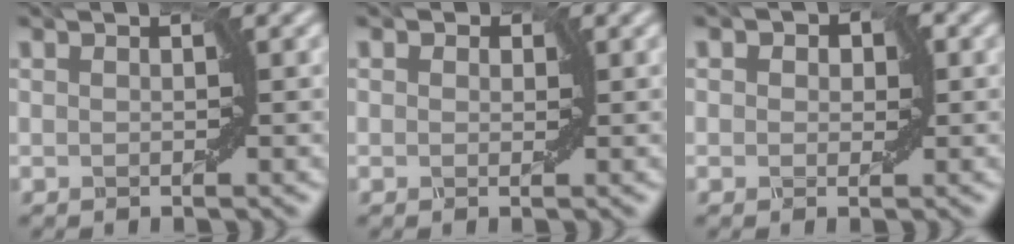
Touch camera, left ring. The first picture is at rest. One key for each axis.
{"total": 1.2, "fx": 0.5, "fy": 0.9, "fz": 0.5, "tx": -0.005, "ty": 0.000, "tz": 0.001}
{"total": 3.3, "fx": 1.2, "fy": 2.4, "fz": 2.0, "tx": -0.019, "ty": 0.011, "tz": -0.005}